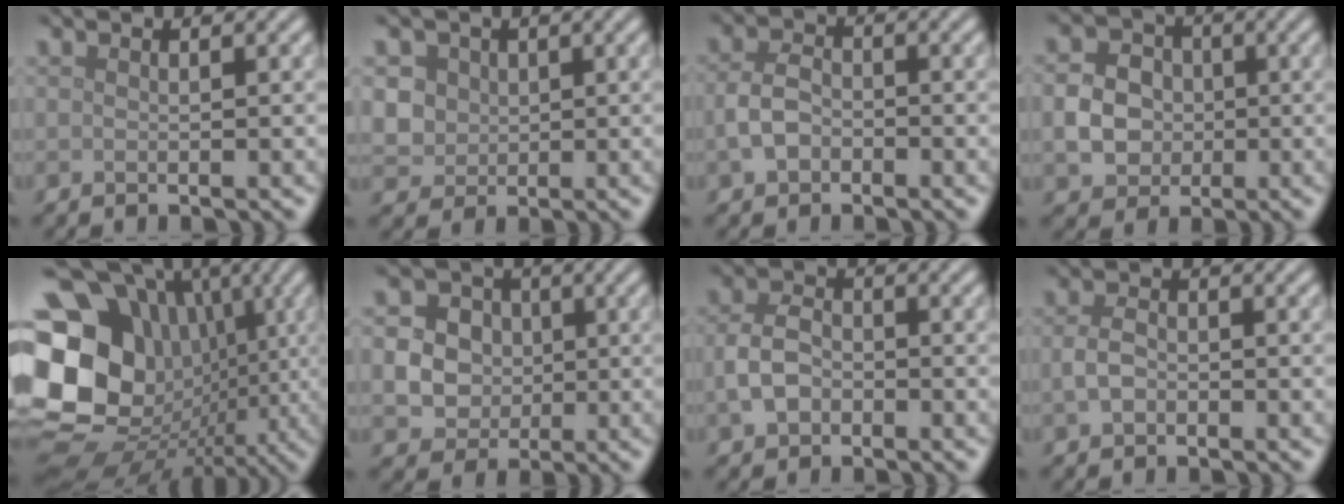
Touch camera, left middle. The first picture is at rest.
{"total": 4.7, "force": [1.5, 4.1, 1.8], "torque": [-0.041, 0.013, 0.024]}
{"total": 2.8, "force": [-0.9, 2.0, 1.7], "torque": [-0.037, 0.002, -0.023]}
{"total": 4.0, "force": [-0.6, 3.5, 1.9], "torque": [-0.033, 0.002, -0.012]}
{"total": 21.2, "force": [0.4, 18.2, 10.9], "torque": [-0.201, 0.016, -0.026]}
{"total": 6.8, "force": [1.0, 6.1, 2.8], "torque": [-0.050, 0.029, 0.006]}
{"total": 3.2, "force": [-1.0, 2.3, 2.0], "torque": [-0.042, 0.003, -0.024]}
{"total": 1.8, "force": [-0.5, 1.3, 1.2], "torque": [-0.030, 0.001, -0.013]}